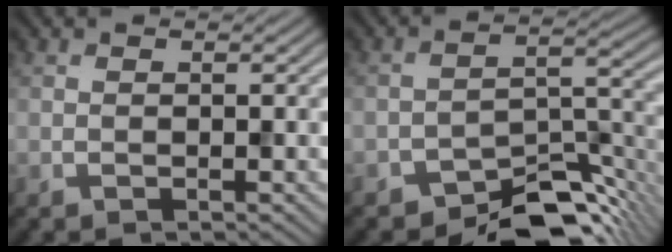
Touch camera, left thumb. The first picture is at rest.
{"total": 8.9, "force": [-7.1, 3.3, 4.2], "torque": [-0.043, 0.000, -0.127]}